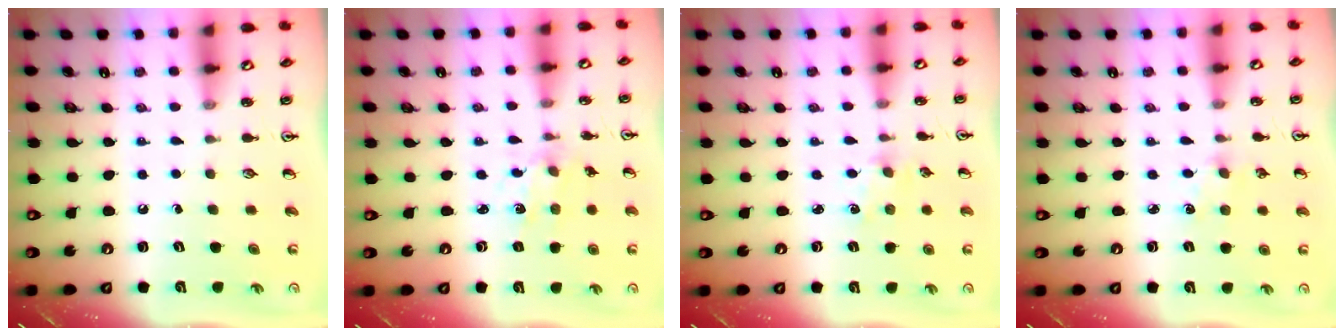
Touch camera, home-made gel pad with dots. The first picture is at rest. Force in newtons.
{"total": 1.7, "press": 1.7, "slide": 0.0}
{"total": 2.2, "press": 2.1, "slide": 0.3}
{"total": 2.3, "press": 2.3, "slide": 0.4}